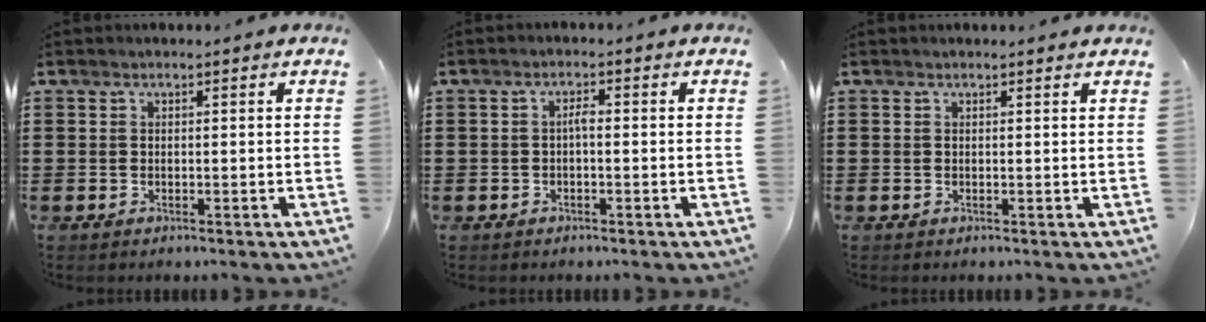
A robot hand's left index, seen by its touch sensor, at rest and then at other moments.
{"total": 1.6, "force": [-0.4, 0.6, 1.4], "torque": [-0.030, 0.005, -0.009]}
{"total": 0.6, "force": [0.4, 0.4, 0.1], "torque": [-0.003, 0.003, 0.007]}